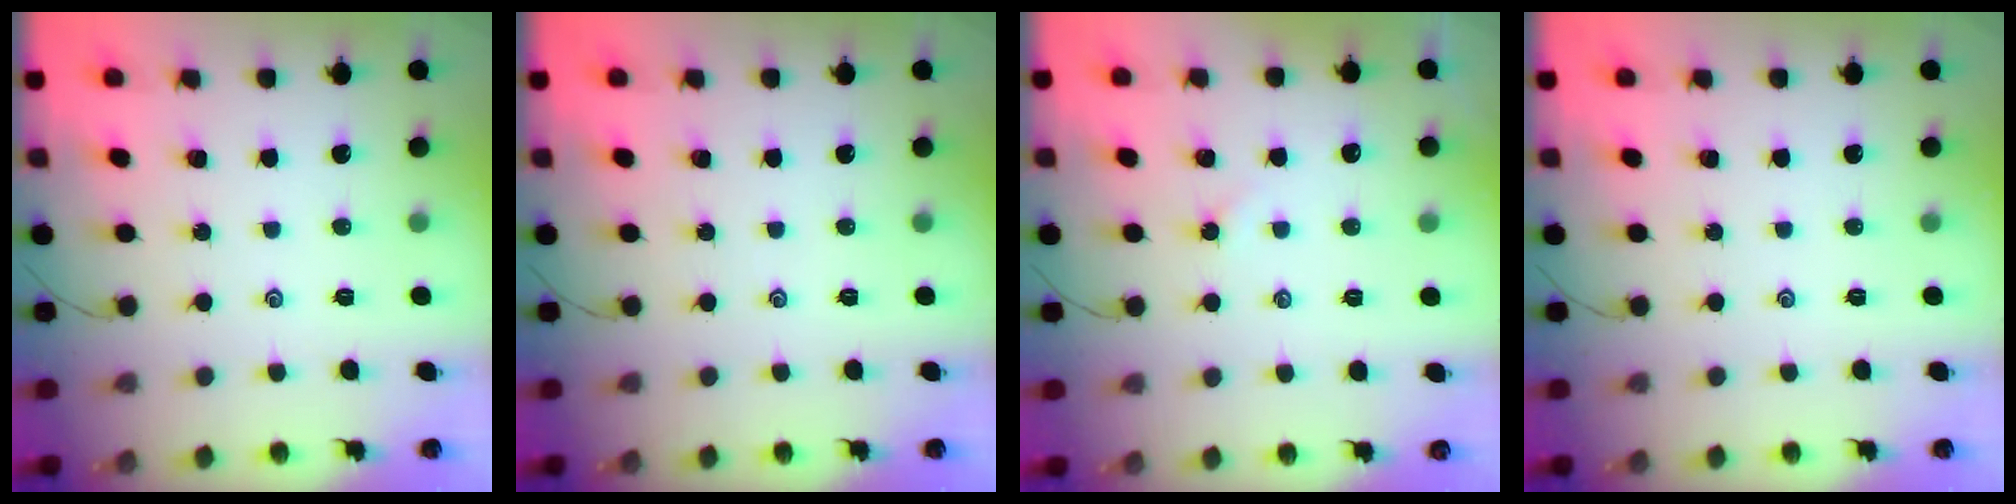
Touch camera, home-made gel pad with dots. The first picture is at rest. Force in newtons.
{"total": 0.0}
{"total": 1.7, "press": 1.6, "slide": 0.4}
{"total": 0.0}